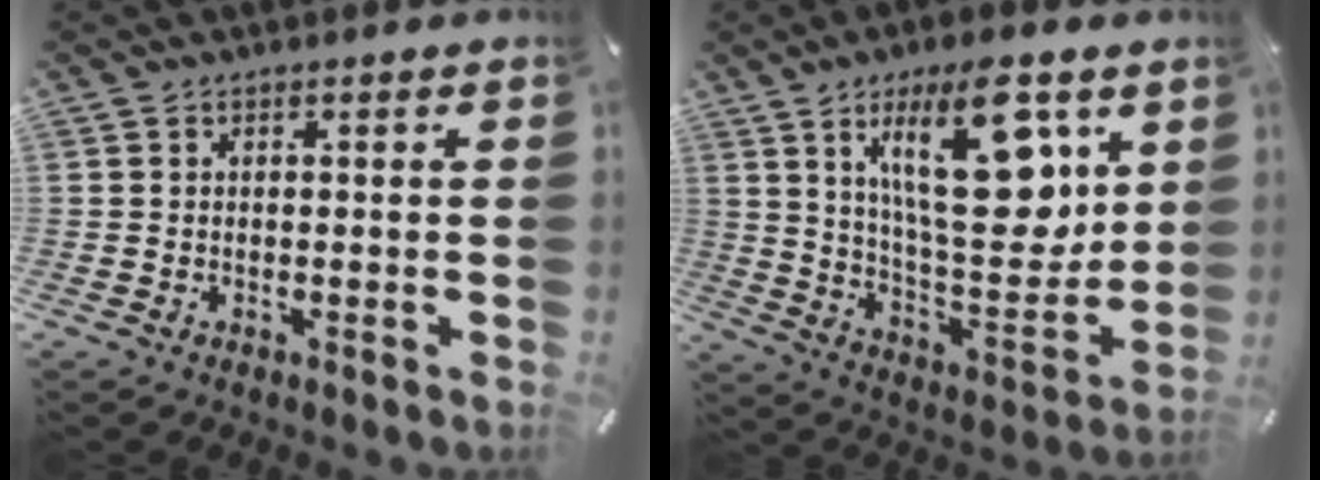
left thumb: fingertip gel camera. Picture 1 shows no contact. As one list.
[{"total": 23.5, "force": [10.4, 9.8, 18.7], "torque": [-0.298, -0.050, 0.158]}]